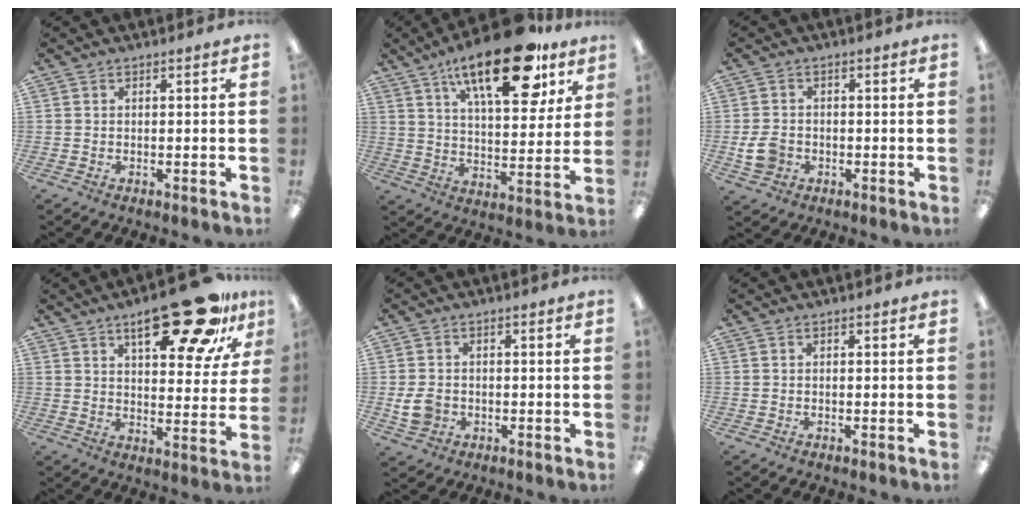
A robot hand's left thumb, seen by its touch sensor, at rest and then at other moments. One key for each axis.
{"total": 22.3, "fx": 13.7, "fy": 8.5, "fz": 15.5, "tx": -0.233, "ty": -0.067, "tz": 0.219}
{"total": 5.5, "fx": -1.3, "fy": 4.5, "fz": 2.8, "tx": -0.043, "ty": 0.003, "tz": -0.024}
{"total": 20.7, "fx": 12.8, "fy": 7.6, "fz": 14.3, "tx": -0.189, "ty": -0.068, "tz": 0.199}
{"total": 5.2, "fx": -0.8, "fy": 4.4, "fz": 2.8, "tx": -0.043, "ty": -0.001, "tz": -0.015}
{"total": 0.0}